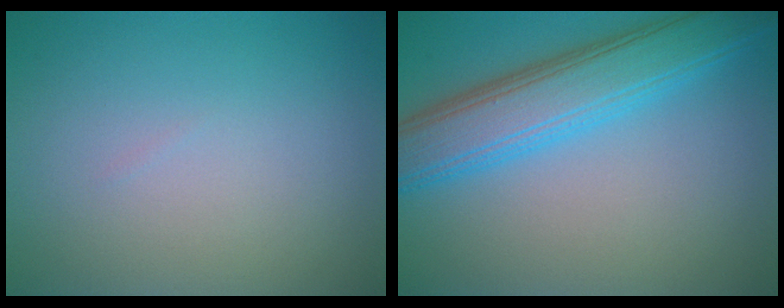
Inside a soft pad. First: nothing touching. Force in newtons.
{"total": 6.9, "press": 6.9, "slide": 0.1}